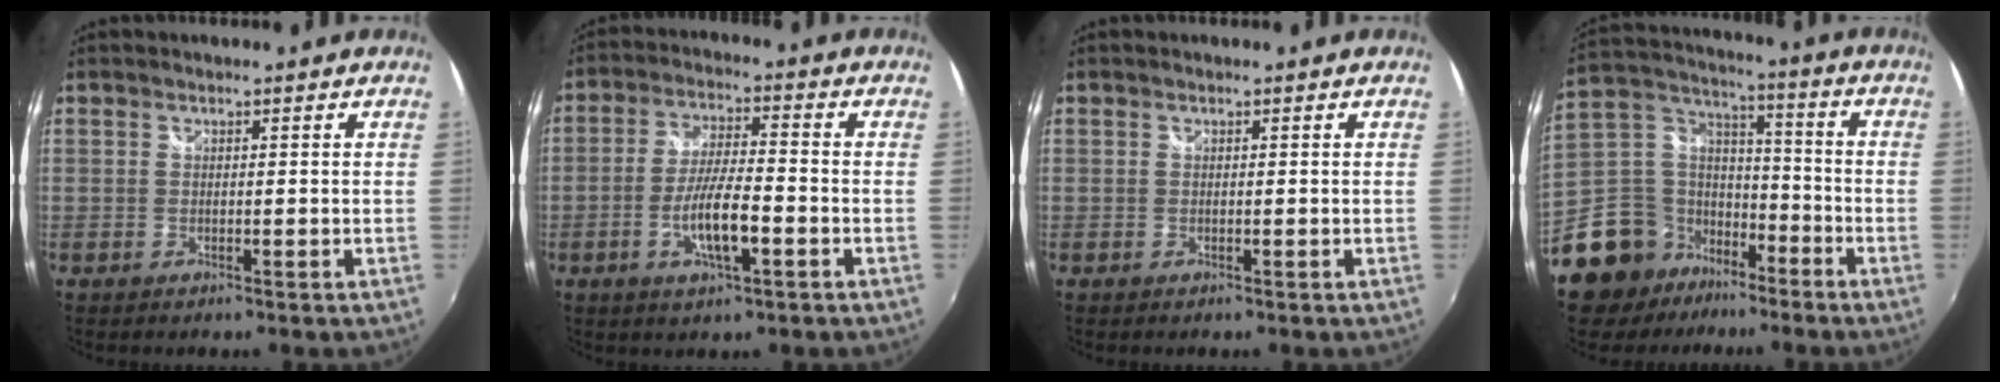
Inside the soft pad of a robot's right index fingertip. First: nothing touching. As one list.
[{"total": 9.0, "force": [-3.4, 1.8, 8.1], "torque": [-0.159, -0.005, -0.061]}, {"total": 0.0}, {"total": 15.3, "force": [-11.0, 10.0, 3.8], "torque": [-0.117, 0.050, -0.187]}]